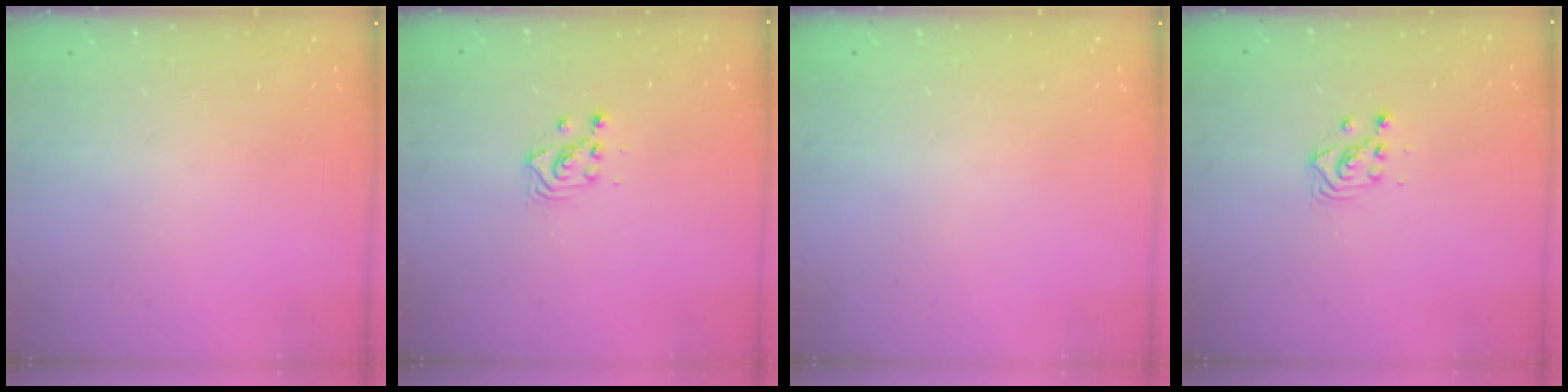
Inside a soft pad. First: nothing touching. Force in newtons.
{"total": 2.8, "press": 2.8, "slide": 0.2}
{"total": 0.0}
{"total": 2.8, "press": 2.8, "slide": 0.2}